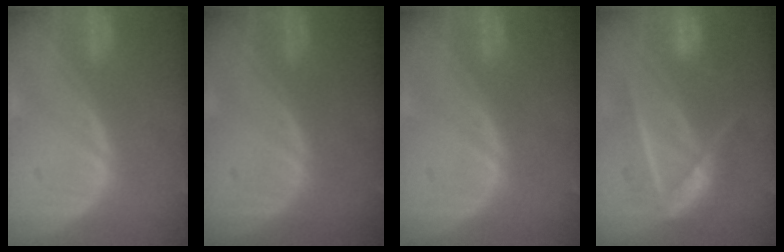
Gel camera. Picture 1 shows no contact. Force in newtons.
{"total": 0.0}
{"total": 0.0}
{"total": 7.1, "press": 7.1, "slide": 0.2}